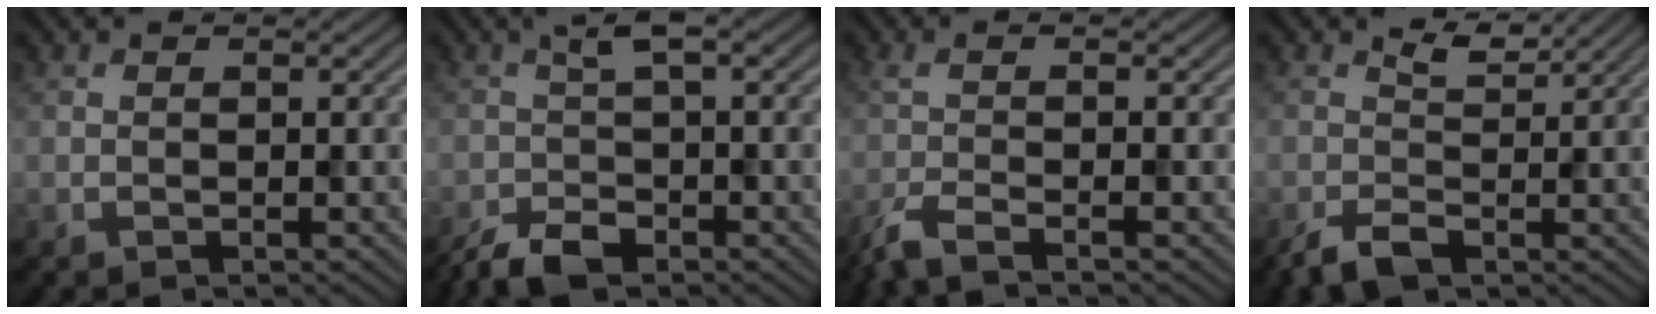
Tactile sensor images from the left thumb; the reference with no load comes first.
{"total": 4.8, "force": [-2.5, 1.6, 3.8], "torque": [-0.079, -0.003, -0.055]}
{"total": 4.2, "force": [-2.3, 0.7, 3.4], "torque": [-0.059, -0.007, -0.063]}
{"total": 3.2, "force": [-0.1, 1.7, 2.7], "torque": [-0.063, -0.006, 0.000]}